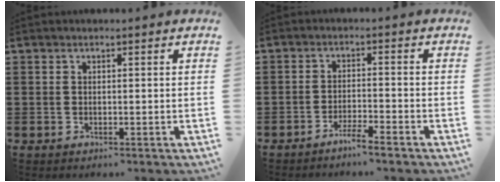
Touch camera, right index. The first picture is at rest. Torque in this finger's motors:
{"motor_torque": [1.39, 0.75, 0.07, 0.00]}